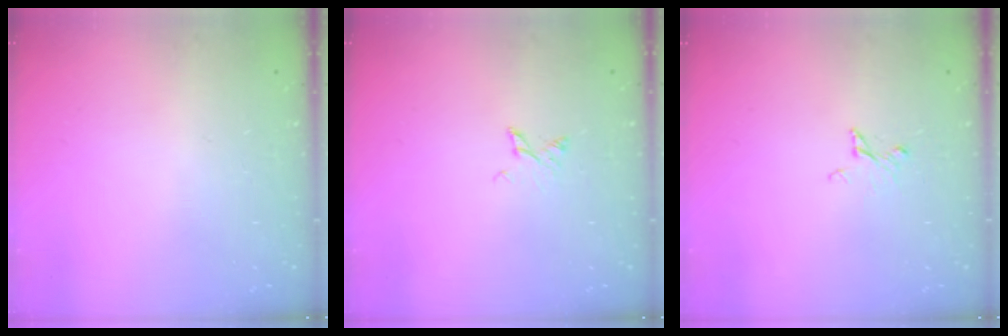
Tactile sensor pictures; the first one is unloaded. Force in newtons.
{"total": 2.6, "press": 2.6, "slide": 0.4}
{"total": 2.8, "press": 2.7, "slide": 0.3}